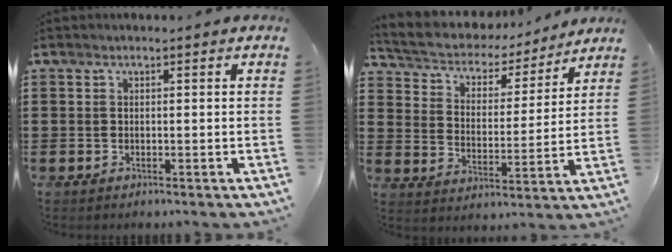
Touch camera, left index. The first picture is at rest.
{"total": 5.0, "force": [4.7, 1.6, 0.8], "torque": [-0.044, -0.033, 0.075]}